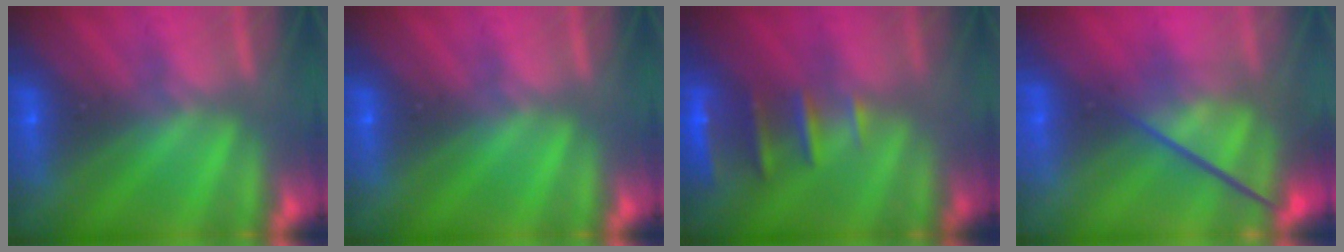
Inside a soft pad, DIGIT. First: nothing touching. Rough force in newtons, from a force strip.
{"total": 0.0}
{"total": 2.4}
{"total": 4.4}